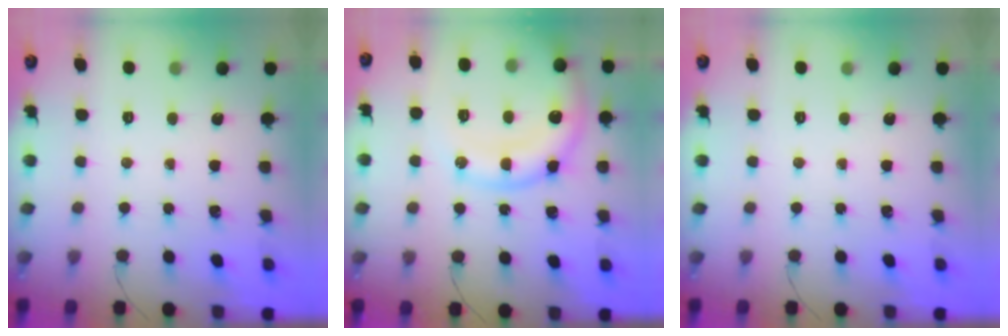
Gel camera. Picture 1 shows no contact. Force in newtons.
{"total": 15.2, "press": 15.1, "slide": 1.7}
{"total": 0.0}